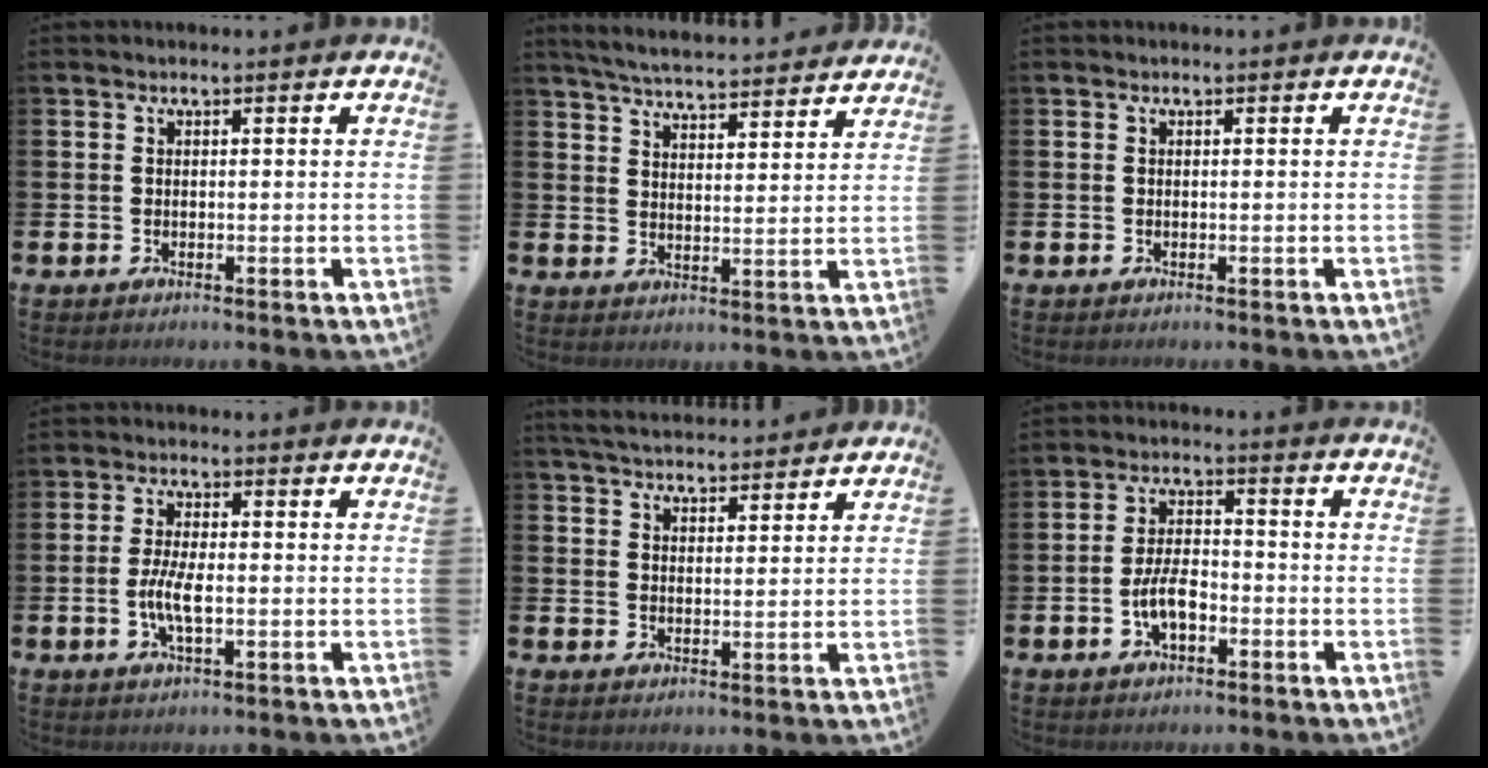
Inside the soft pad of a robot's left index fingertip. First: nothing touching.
{"total": 5.5, "force": [5.5, 0.3, 0.9], "torque": [-0.032, -0.039, 0.095]}
{"total": 0.0}
{"total": 4.3, "force": [-0.8, 1.5, 3.9], "torque": [-0.076, -0.004, -0.021]}
{"total": 4.8, "force": [4.7, 0.7, 0.5], "torque": [-0.020, -0.023, 0.085]}
{"total": 4.9, "force": [-1.7, 2.3, 3.9], "torque": [-0.067, 0.004, -0.035]}